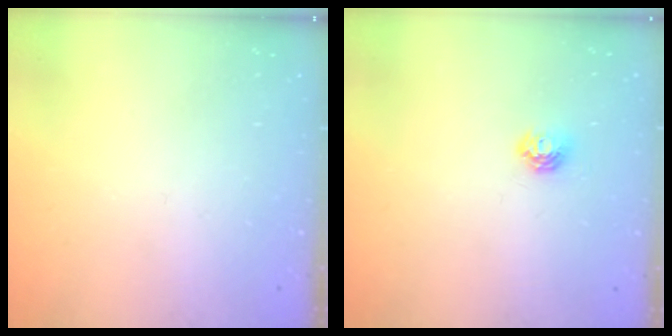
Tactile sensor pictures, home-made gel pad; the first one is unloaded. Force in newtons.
{"total": 5.1, "press": 5.1, "slide": 0.5}